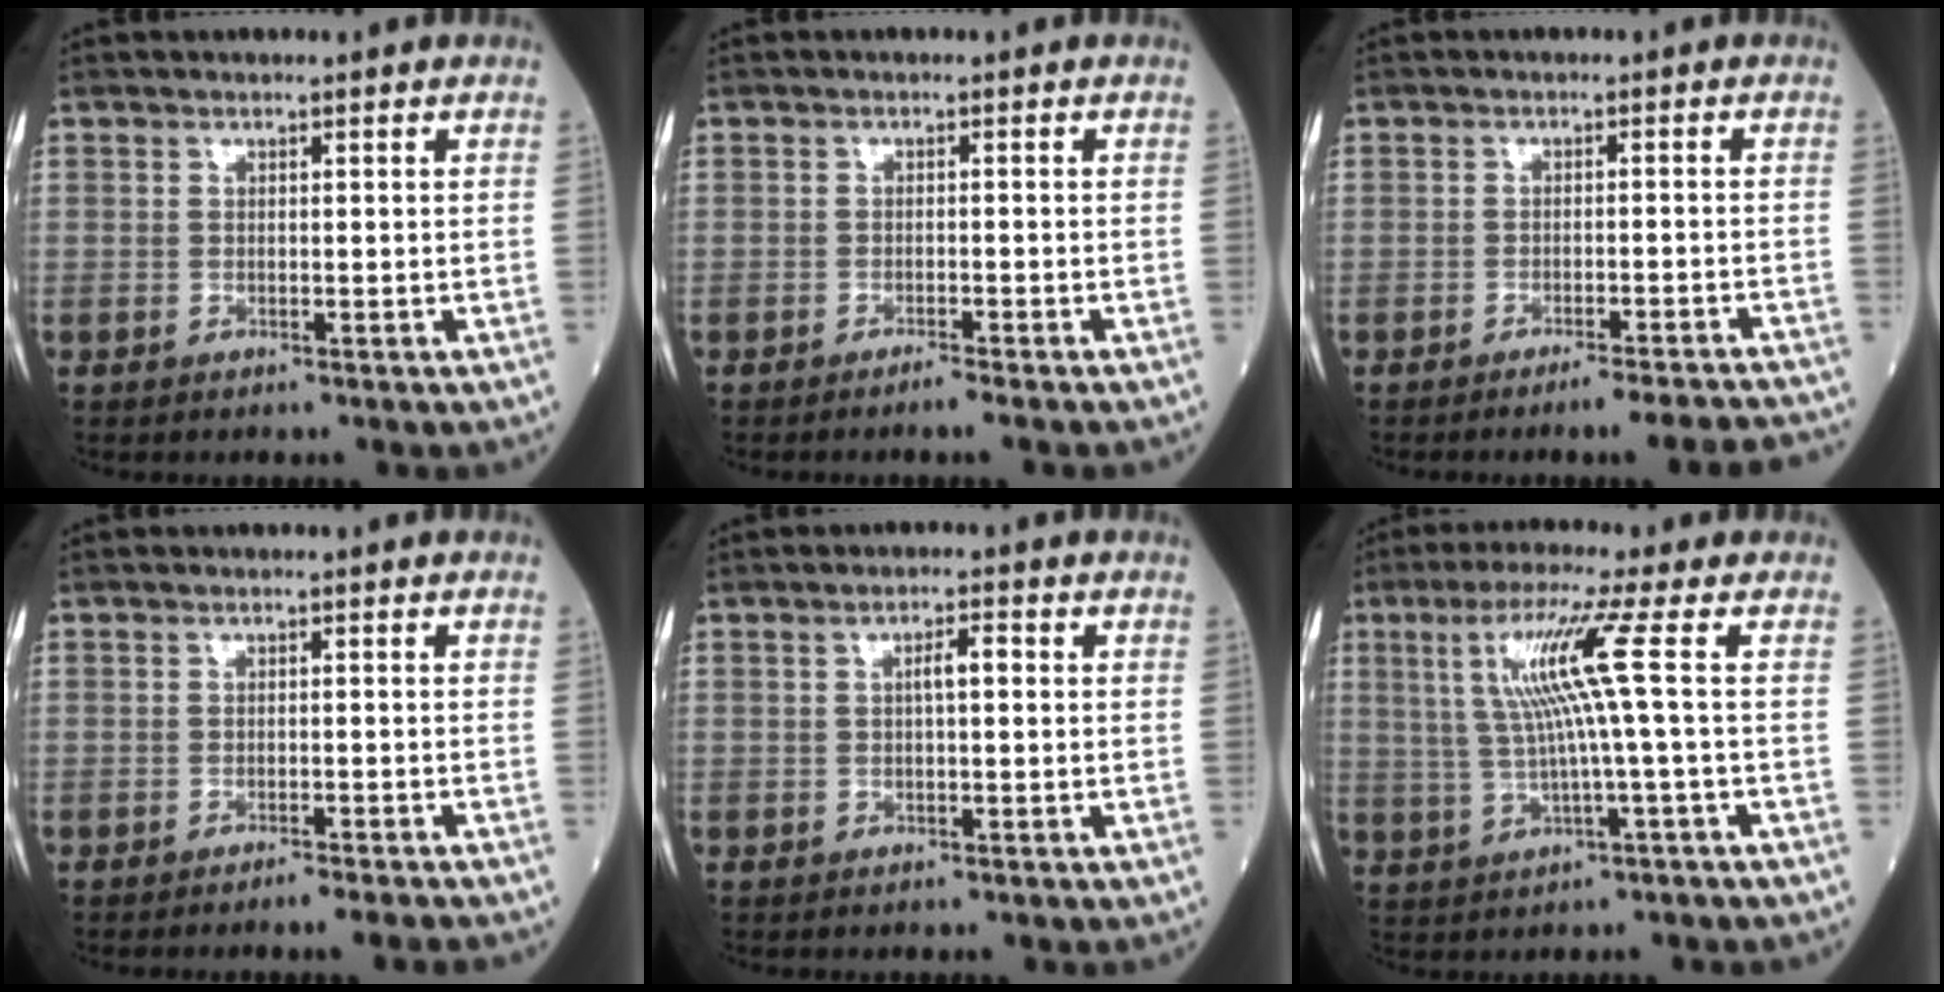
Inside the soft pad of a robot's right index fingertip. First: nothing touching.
{"total": 1.8, "force": [-1.5, -0.4, 0.9], "torque": [-0.020, -0.001, -0.023]}
{"total": 9.7, "force": [-9.1, -0.1, 3.3], "torque": [-0.022, -0.002, -0.111]}
{"total": 3.3, "force": [-2.9, -0.6, 1.5], "torque": [-0.016, -0.005, -0.038]}
{"total": 2.3, "force": [0.2, 0.5, 2.2], "torque": [-0.038, 0.006, 0.004]}
{"total": 8.5, "force": [1.7, -1.7, 8.2], "torque": [-0.157, 0.015, 0.039]}